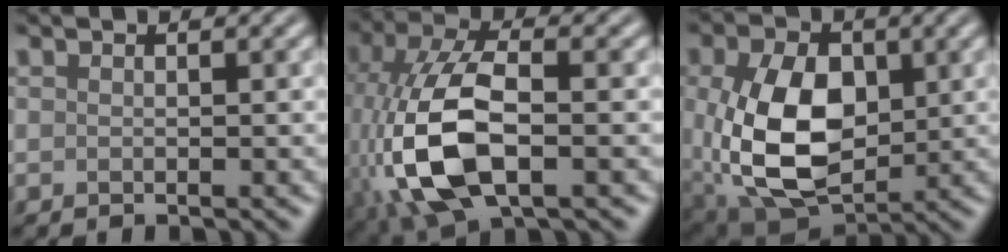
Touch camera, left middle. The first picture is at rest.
{"total": 11.6, "force": [-2.5, 5.8, 9.8], "torque": [-0.232, -0.002, -0.051]}
{"total": 10.8, "force": [0.0, 7.1, 8.1], "torque": [-0.180, -0.006, 0.007]}